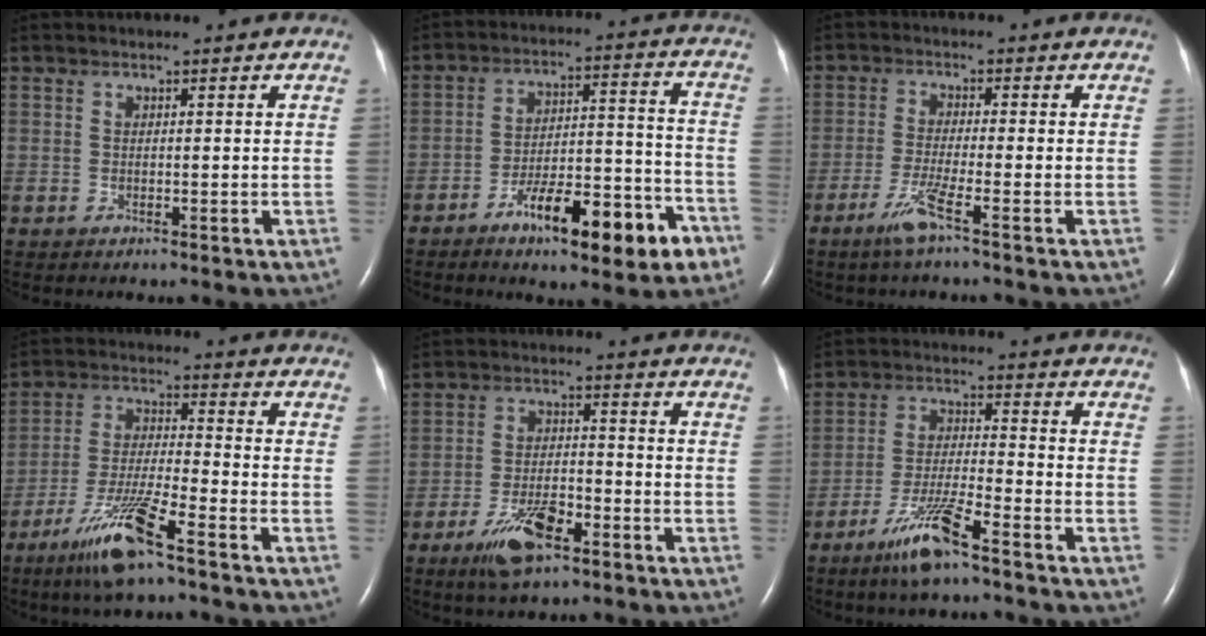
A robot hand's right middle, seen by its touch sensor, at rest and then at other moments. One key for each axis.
{"total": 14.7, "fx": -8.3, "fy": 3.6, "fz": 11.5, "tx": -0.167, "ty": 0.019, "tz": -0.119}
{"total": 4.4, "fx": -2.7, "fy": -0.5, "fz": 3.4, "tx": -0.074, "ty": -0.010, "tz": -0.059}
{"total": 11.0, "fx": -7.2, "fy": 0.4, "fz": 8.4, "tx": -0.173, "ty": -0.027, "tz": -0.139}
{"total": 7.9, "fx": -4.8, "fy": 2.4, "fz": 5.8, "tx": -0.117, "ty": -0.007, "tz": -0.086}
{"total": 8.7, "fx": -6.1, "fy": 0.4, "fz": 6.3, "tx": -0.131, "ty": -0.016, "tz": -0.117}